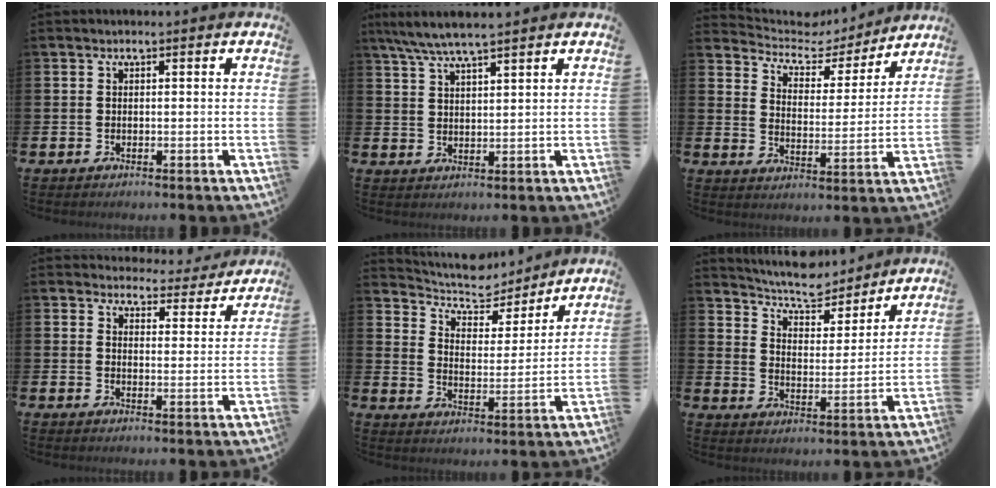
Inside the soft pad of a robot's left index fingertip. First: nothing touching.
{"total": 5.6, "force": [5.0, 0.3, 2.5], "torque": [-0.066, -0.012, 0.091]}
{"total": 6.0, "force": [5.5, 2.3, 0.7], "torque": [-0.044, -0.045, 0.091]}
{"total": 4.2, "force": [4.0, 1.2, 0.0], "torque": [-0.008, -0.035, 0.068]}
{"total": 7.2, "force": [6.6, 2.5, 1.2], "torque": [-0.058, -0.051, 0.115]}
{"total": 7.7, "force": [7.2, 2.1, 1.5], "torque": [-0.056, -0.053, 0.127]}